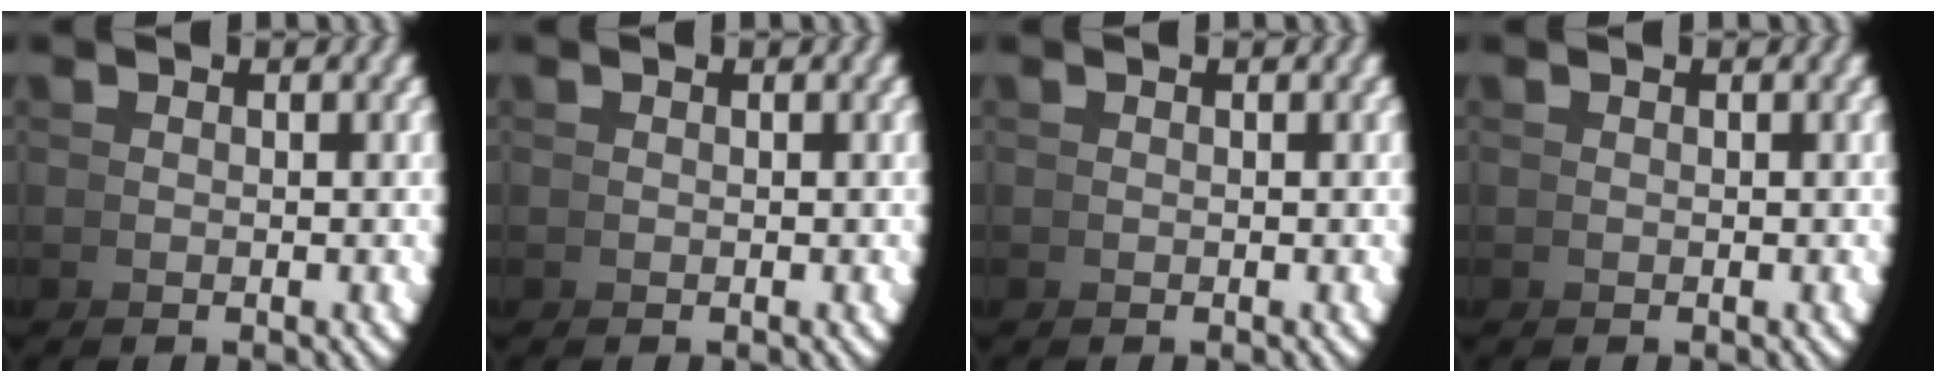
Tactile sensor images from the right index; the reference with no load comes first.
{"total": 0.0}
{"total": 0.0}
{"total": 0.0}